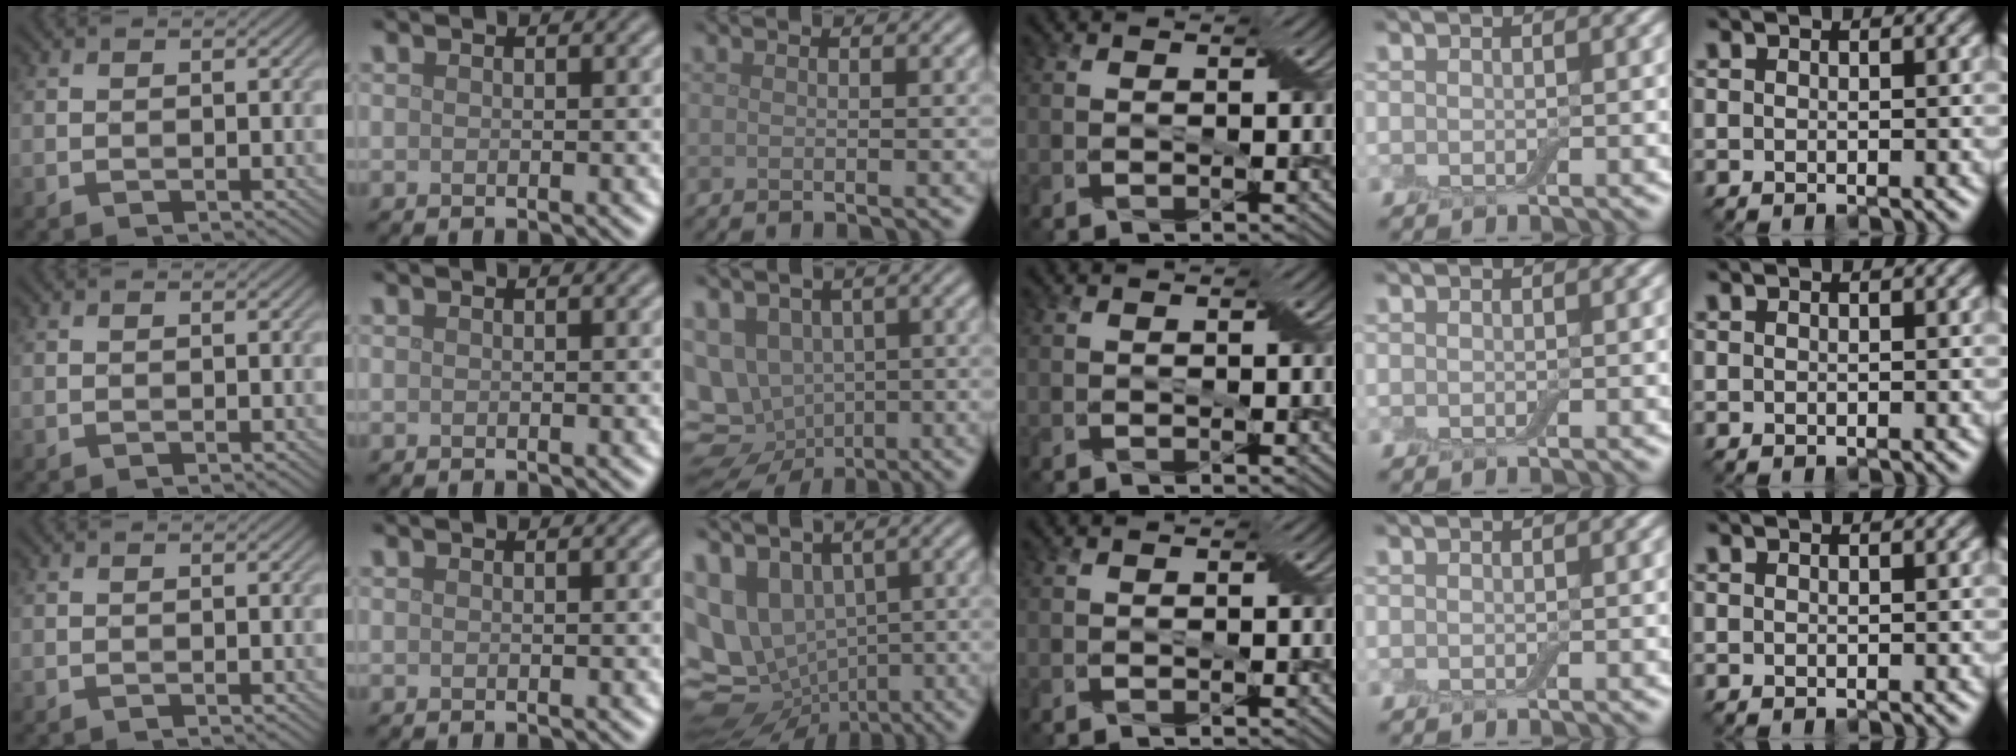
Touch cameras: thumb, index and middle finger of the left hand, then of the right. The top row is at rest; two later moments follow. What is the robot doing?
{"motion": "press", "object": "electronic device side button"}